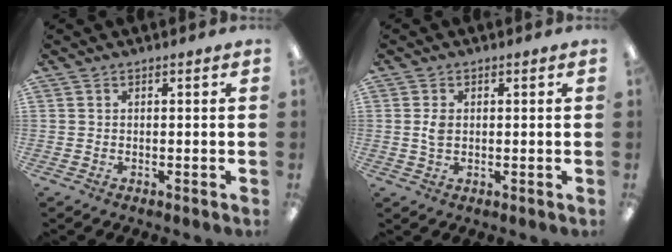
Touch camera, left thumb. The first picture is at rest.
{"total": 2.8, "force": [0.4, 1.9, 2.0], "torque": [-0.033, 0.002, 0.004]}